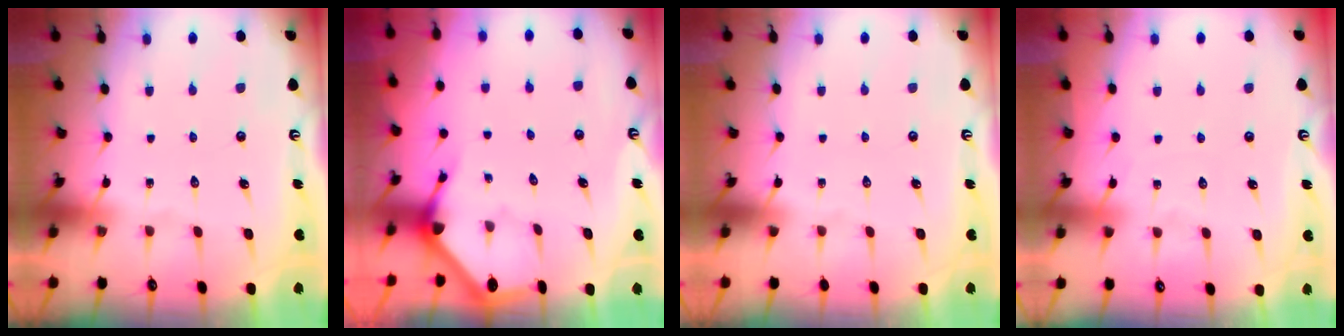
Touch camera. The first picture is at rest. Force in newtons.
{"total": 3.3, "press": 3.3, "slide": 0.2}
{"total": 0.0}
{"total": 3.0, "press": 2.9, "slide": 0.4}